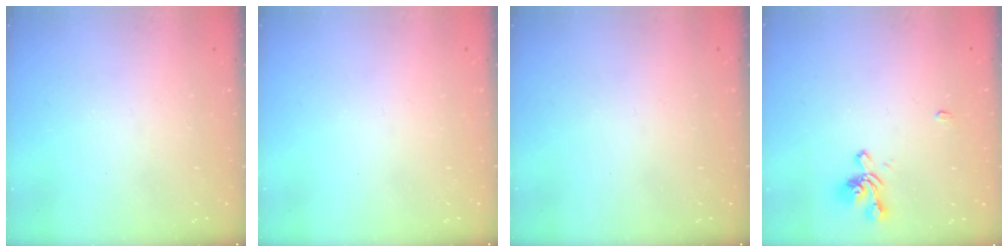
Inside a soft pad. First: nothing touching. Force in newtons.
{"total": 0.0}
{"total": 0.0}
{"total": 1.8, "press": 1.4, "slide": 1.1}